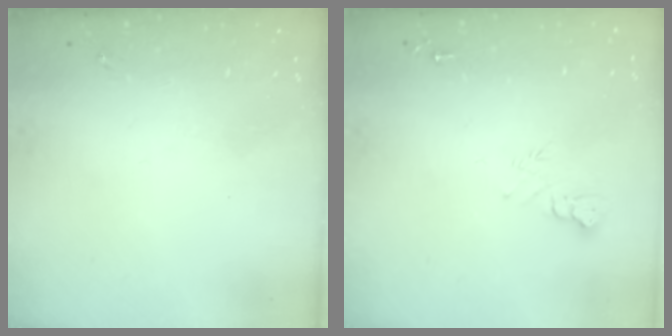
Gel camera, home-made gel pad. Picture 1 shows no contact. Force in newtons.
{"total": 7.1, "press": 7.1, "slide": 0.8}